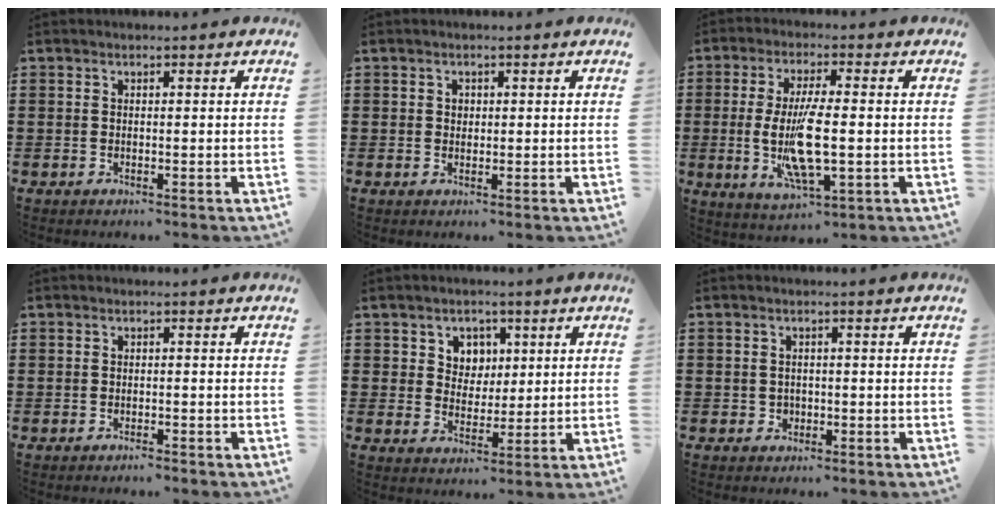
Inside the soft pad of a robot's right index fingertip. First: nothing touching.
{"total": 1.0, "force": [0.3, 0.8, 0.5], "torque": [-0.011, 0.005, 0.006]}
{"total": 10.0, "force": [-1.1, 2.8, 9.5], "torque": [-0.197, -0.015, -0.020]}
{"total": 0.7, "force": [-0.6, 0.1, 0.2], "torque": [-0.007, -0.001, -0.012]}
{"total": 4.3, "force": [1.8, 3.8, 0.7], "torque": [-0.026, 0.010, 0.029]}
{"total": 1.1, "force": [-0.1, 1.1, 0.2], "torque": [-0.007, 0.004, -0.004]}